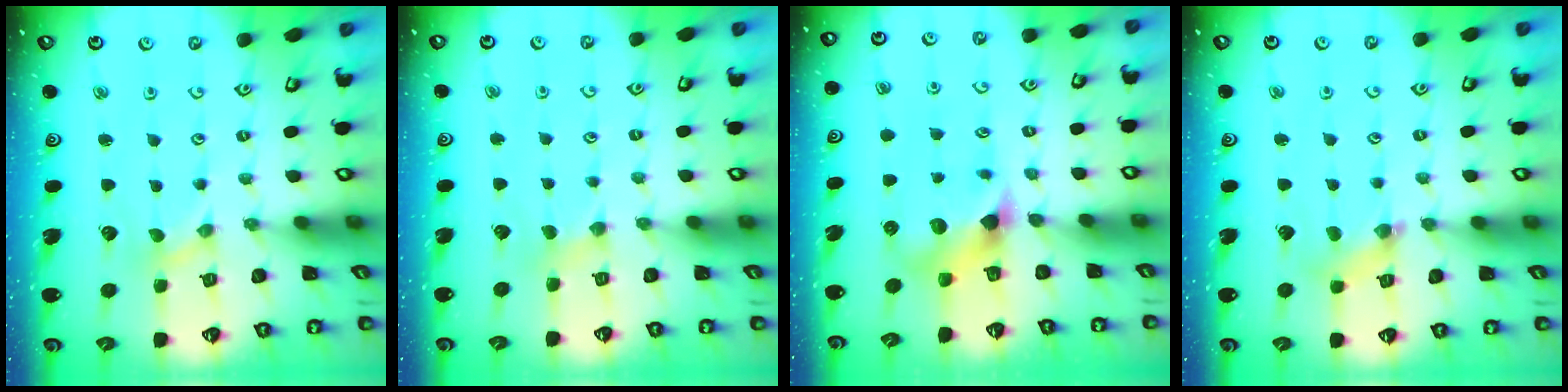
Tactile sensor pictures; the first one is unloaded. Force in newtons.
{"total": 1.9, "press": 1.9, "slide": 0.4}
{"total": 6.7, "press": 6.6, "slide": 0.8}
{"total": 3.7, "press": 3.6, "slide": 0.4}